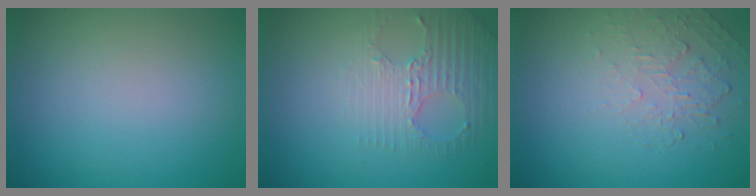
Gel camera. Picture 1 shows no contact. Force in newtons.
{"total": 2.8, "press": 2.4, "slide": 1.4}
{"total": 2.1, "press": 0.9, "slide": 1.9}